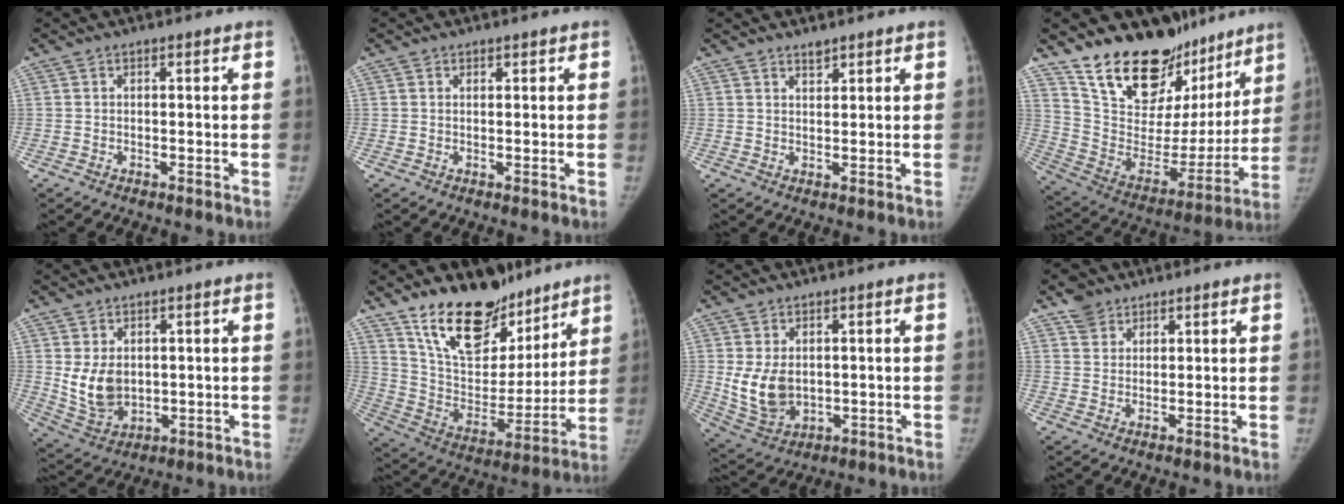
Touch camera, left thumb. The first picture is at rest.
{"total": 0.7, "force": [0.5, 0.4, 0.2], "torque": [0.003, -0.003, 0.006]}
{"total": 1.9, "force": [1.6, 0.7, 0.7], "torque": [-0.004, -0.013, 0.028]}
{"total": 25.6, "force": [19.4, 13.1, 10.4], "torque": [-0.125, -0.101, 0.314]}
{"total": 8.6, "force": [1.3, 6.2, 5.8], "torque": [-0.090, -0.018, 0.047]}
{"total": 22.4, "force": [16.0, 11.3, 10.9], "torque": [-0.139, -0.085, 0.277]}
{"total": 8.8, "force": [0.8, 6.1, 6.2], "torque": [-0.103, -0.017, 0.037]}
{"total": 4.4, "force": [3.1, 3.0, 0.8], "torque": [0.004, -0.015, 0.057]}